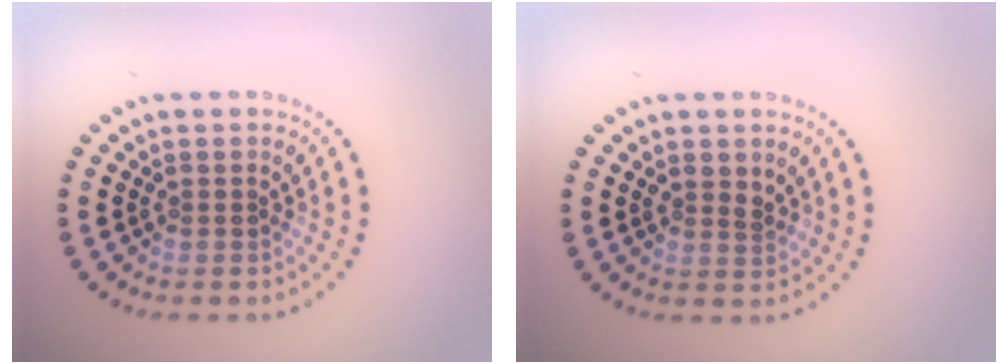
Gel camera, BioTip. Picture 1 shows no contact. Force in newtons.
{"total": 1.1, "press": 1.0, "slide": 0.4}